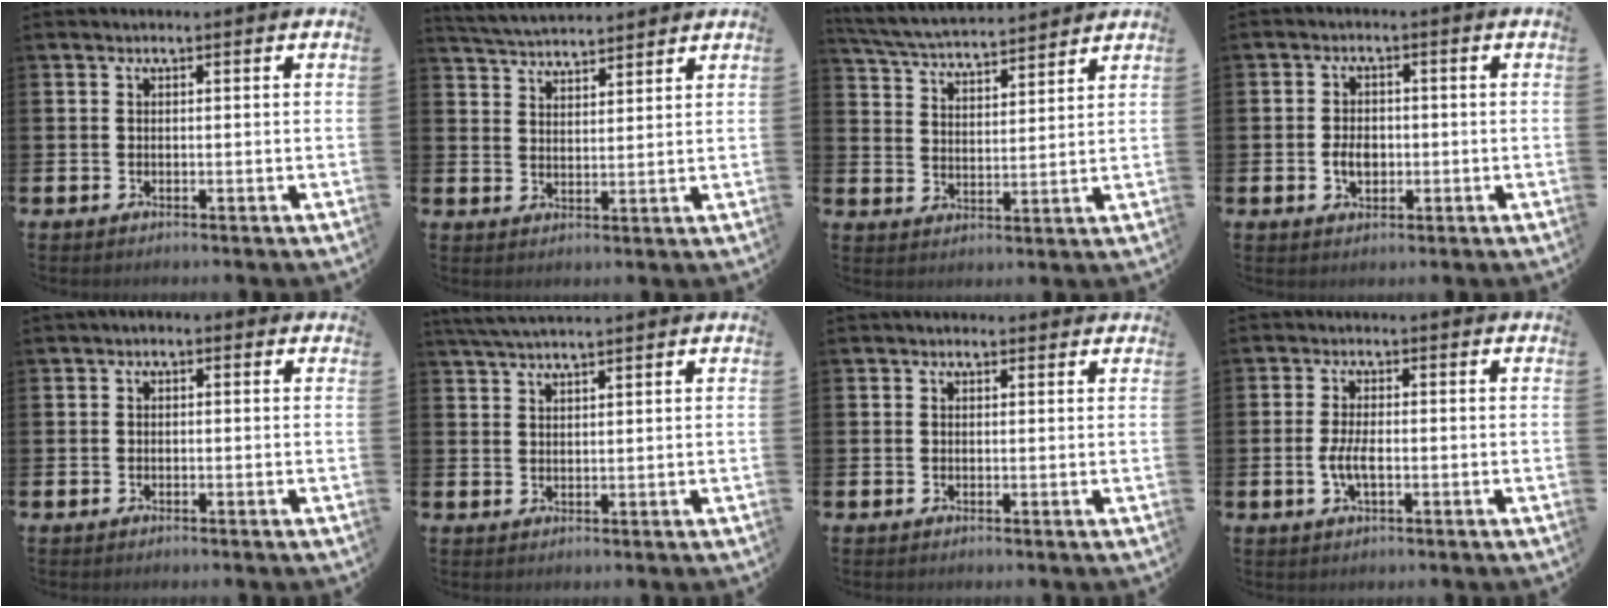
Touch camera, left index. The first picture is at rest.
{"total": 4.5, "force": [4.4, 0.4, -0.1], "torque": [-0.014, -0.025, 0.080]}
{"total": 5.3, "force": [5.2, 0.3, 0.8], "torque": [-0.036, -0.040, 0.090]}
{"total": 3.2, "force": [-0.5, 2.2, 2.2], "torque": [-0.020, -0.005, -0.017]}
{"total": 0.9, "force": [-0.6, 0.5, 0.4], "torque": [-0.014, 0.006, -0.013]}
{"total": 3.2, "force": [3.0, 0.0, 1.2], "torque": [-0.030, -0.003, 0.057]}
{"total": 0.8, "force": [0.5, 0.6, 0.2], "torque": [-0.004, 0.008, 0.008]}
{"total": 3.3, "force": [-0.7, 1.3, 3.0], "torque": [-0.054, -0.002, -0.017]}